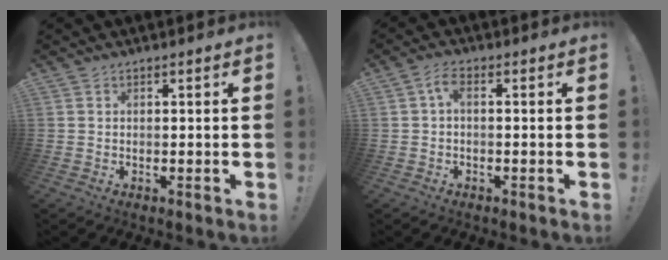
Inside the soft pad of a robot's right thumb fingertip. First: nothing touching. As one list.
[{"total": 3.9, "force": [0.3, 1.4, 3.7], "torque": [-0.079, 0.003, 0.003]}]